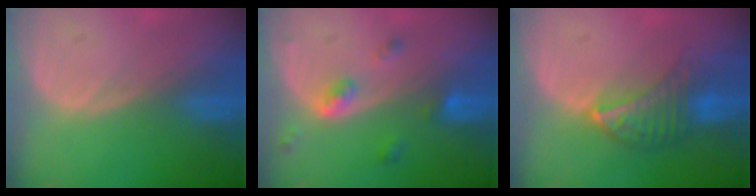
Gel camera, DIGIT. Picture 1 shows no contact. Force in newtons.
{"total": 4.3, "press": 3.9, "slide": 1.8}
{"total": 6.7, "press": 6.1, "slide": 2.8}